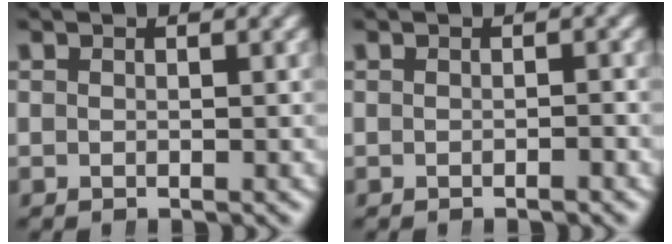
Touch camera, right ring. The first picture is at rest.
{"total": 0.6, "force": [-0.5, 0.2, 0.1], "torque": [-0.005, 0.003, -0.011]}